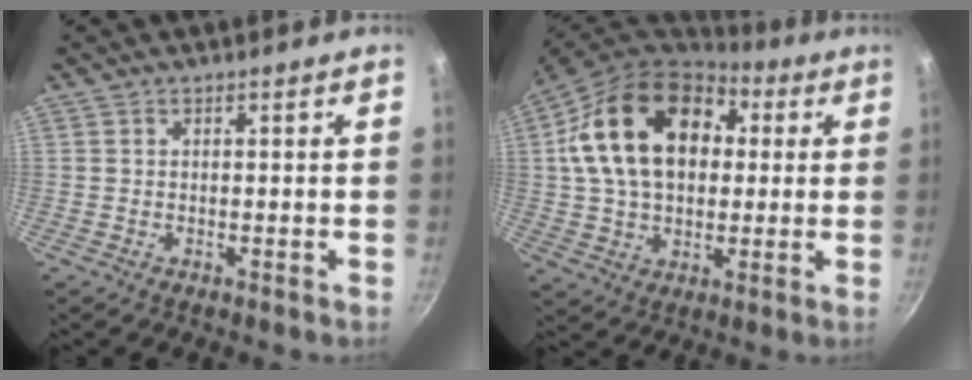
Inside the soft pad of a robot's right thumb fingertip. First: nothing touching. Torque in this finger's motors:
{"motor_torque": [-0.82, 2.56, 2.01, 0.37, 0.24]}